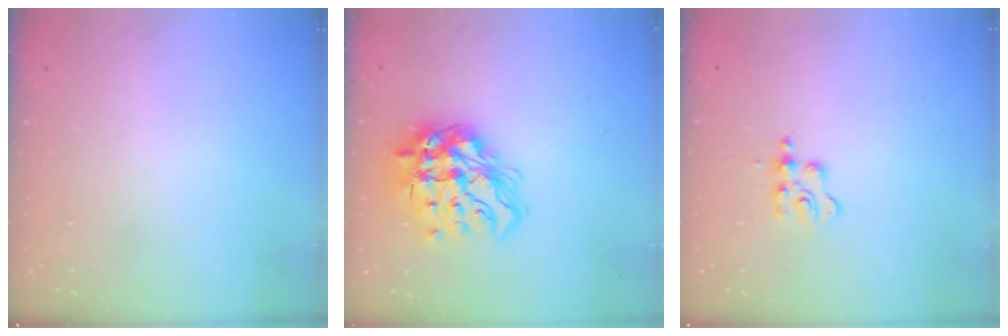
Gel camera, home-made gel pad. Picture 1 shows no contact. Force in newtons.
{"total": 18.6, "press": 18.6, "slide": 1.7}
{"total": 3.4, "press": 3.3, "slide": 0.6}